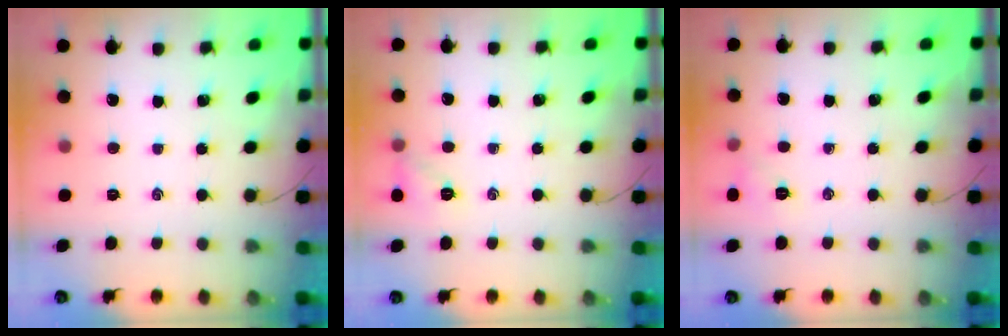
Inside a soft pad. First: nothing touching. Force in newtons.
{"total": 6.7, "press": 6.6, "slide": 1.4}
{"total": 5.6, "press": 5.4, "slide": 1.5}